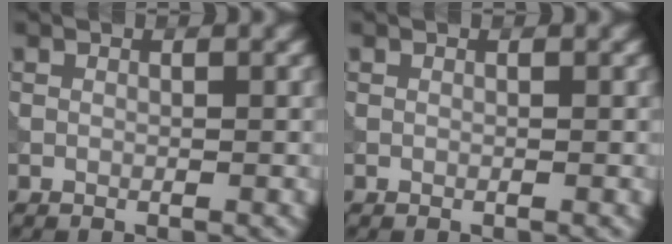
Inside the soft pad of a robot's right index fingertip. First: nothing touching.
{"total": 0.0}